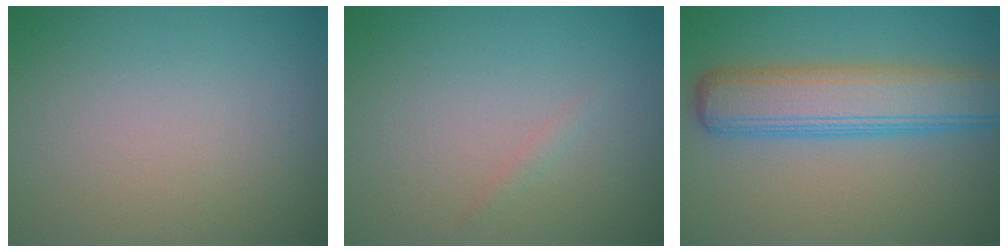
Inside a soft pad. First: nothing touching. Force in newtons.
{"total": 0.6, "press": 0.5, "slide": 0.1}
{"total": 6.8, "press": 6.8, "slide": 0.2}